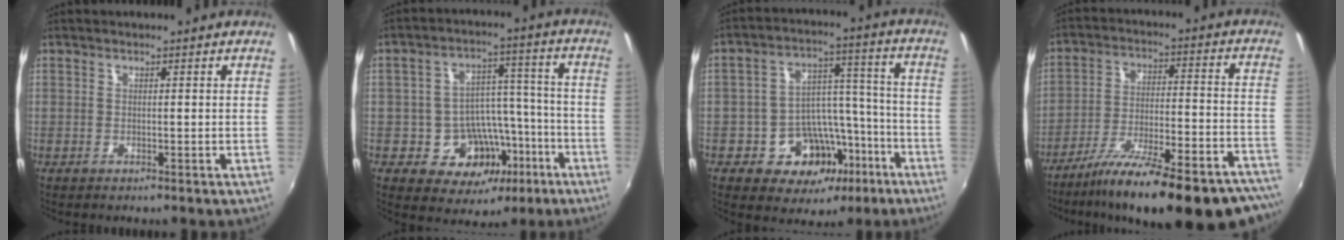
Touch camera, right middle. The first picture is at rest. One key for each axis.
{"total": 13.1, "fx": -5.7, "fy": 10.3, "fz": 5.7, "tx": -0.110, "ty": 0.043, "tz": -0.057}
{"total": 13.9, "fx": -7.2, "fy": 10.4, "fz": 5.9, "tx": -0.113, "ty": 0.045, "tz": -0.085}
{"total": 28.4, "fx": -23.3, "fy": 5.3, "fz": 15.4, "tx": -0.236, "ty": -0.047, "tz": -0.323}